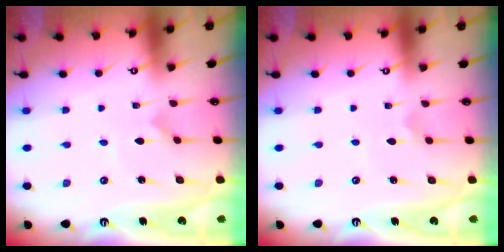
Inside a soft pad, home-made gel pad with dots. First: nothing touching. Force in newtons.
{"total": 1.5, "press": 1.4, "slide": 0.4}